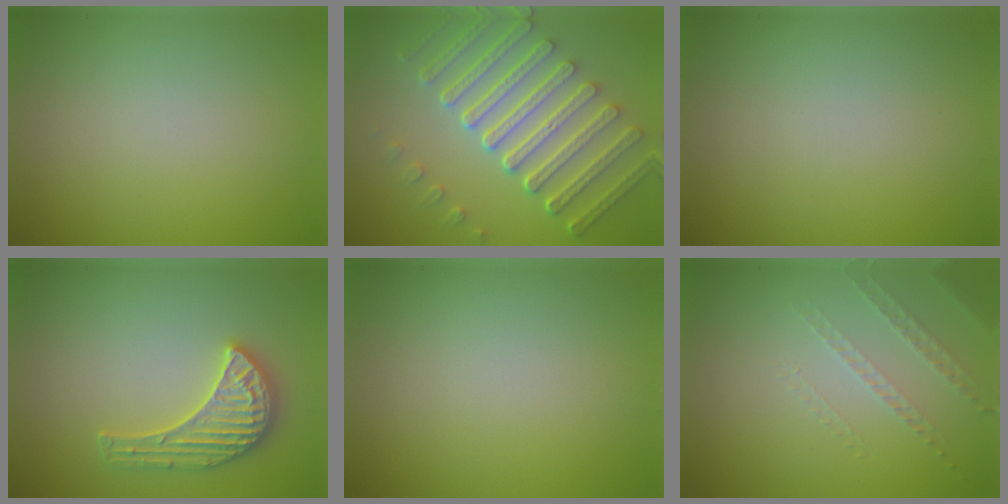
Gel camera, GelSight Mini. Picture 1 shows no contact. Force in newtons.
{"total": 7.7, "press": 5.9, "slide": 5.0}
{"total": 0.0}
{"total": 3.6, "press": 3.5, "slide": 0.5}
{"total": 0.0}
{"total": 1.3, "press": 0.9, "slide": 0.9}